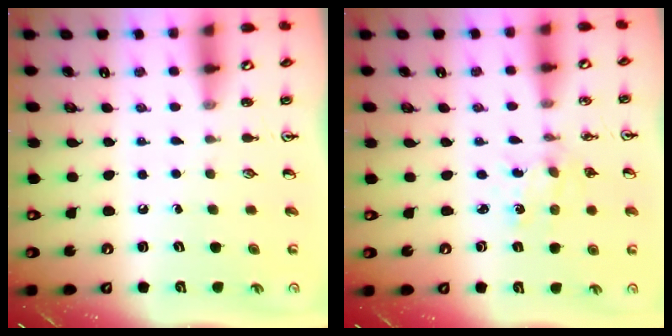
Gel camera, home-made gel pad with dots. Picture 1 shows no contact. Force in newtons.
{"total": 0.8, "press": 0.8, "slide": 0.1}